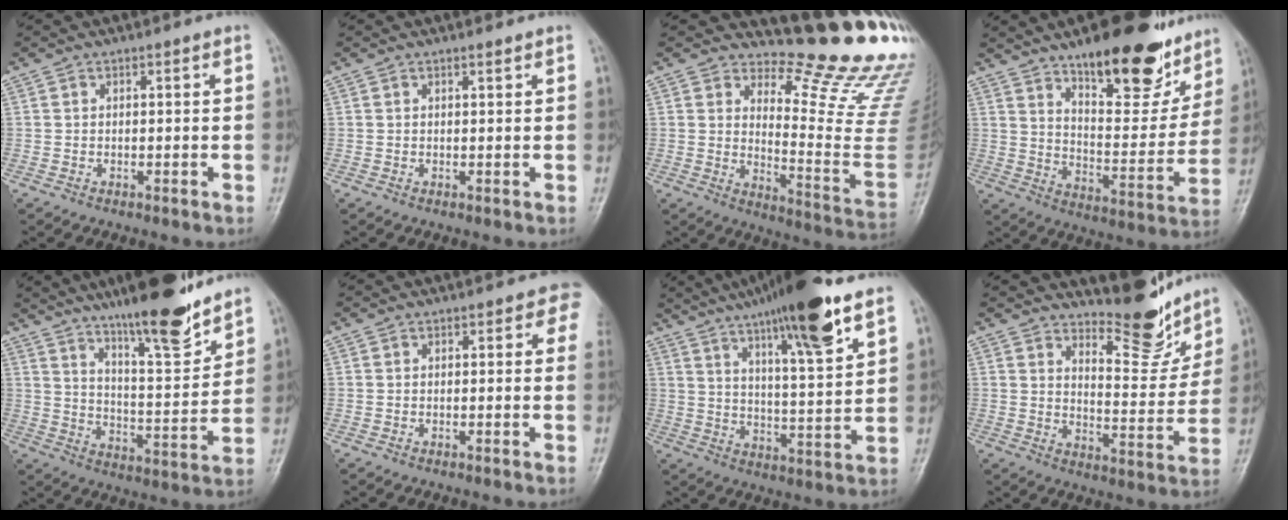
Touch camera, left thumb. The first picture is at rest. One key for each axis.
{"total": 0.6, "fx": 0.5, "fy": 0.0, "fz": 0.3, "tx": -0.007, "ty": -0.004, "tz": 0.008}
{"total": 17.9, "fx": 15.1, "fy": 3.2, "fz": 8.9, "tx": -0.084, "ty": -0.181, "tz": 0.192}
{"total": 22.2, "fx": 15.2, "fy": 8.1, "fz": 14.0, "tx": -0.144, "ty": -0.080, "tz": 0.228}
{"total": 17.2, "fx": 13.1, "fy": 3.1, "fz": 10.7, "tx": -0.140, "ty": -0.080, "tz": 0.213}
{"total": 3.3, "fx": 1.4, "fy": 1.8, "fz": 2.4, "tx": 0.008, "ty": 0.000, "tz": 0.003}
{"total": 18.4, "fx": 12.1, "fy": 2.3, "fz": 13.7, "tx": -0.203, "ty": -0.048, "tz": 0.193}
{"total": 11.2, "fx": 10.0, "fy": 2.9, "fz": 4.1, "tx": -0.029, "ty": -0.084, "tz": 0.155}